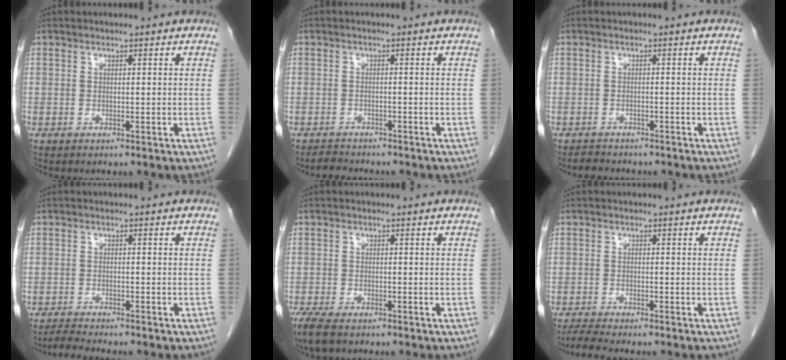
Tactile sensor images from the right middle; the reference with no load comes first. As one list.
[{"total": 2.6, "force": [-2.5, 0.8, 0.3], "torque": [-0.015, -0.009, -0.039]}, {"total": 2.6, "force": [-2.4, 0.9, 0.4], "torque": [-0.016, -0.006, -0.035]}, {"total": 3.2, "force": [-3.0, -0.3, 1.1], "torque": [-0.025, -0.016, -0.051]}, {"total": 6.1, "force": [-4.4, 2.2, 3.5], "torque": [-0.068, -0.015, -0.074]}, {"total": 3.4, "force": [-3.0, -0.2, 1.6], "torque": [-0.034, -0.014, -0.052]}]